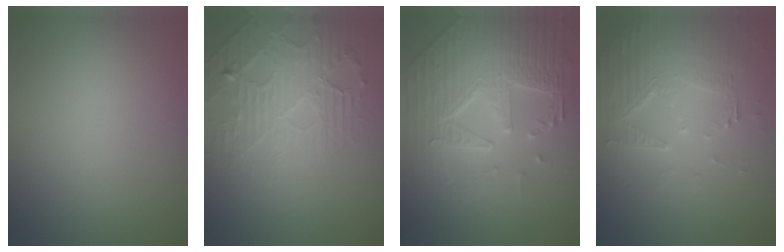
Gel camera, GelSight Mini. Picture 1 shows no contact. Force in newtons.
{"total": 4.4, "press": 4.0, "slide": 1.7}
{"total": 8.1, "press": 6.0, "slide": 5.5}
{"total": 3.9, "press": 3.7, "slide": 1.4}